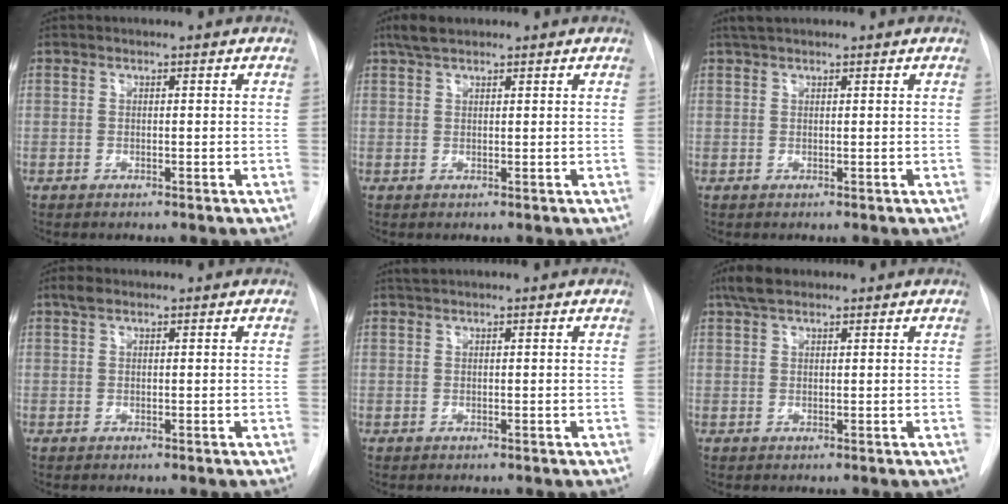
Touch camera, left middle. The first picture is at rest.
{"total": 3.2, "force": [2.4, 1.0, 1.7], "torque": [-0.039, 0.012, 0.047]}
{"total": 2.4, "force": [2.0, 0.4, 1.2], "torque": [-0.024, 0.019, 0.036]}
{"total": 1.4, "force": [1.0, 0.6, 0.8], "torque": [-0.019, 0.015, 0.018]}
{"total": 0.7, "force": [0.6, -0.1, 0.3], "torque": [-0.010, 0.010, 0.016]}
{"total": 3.5, "force": [2.6, 1.4, 1.9], "torque": [-0.044, 0.016, 0.048]}